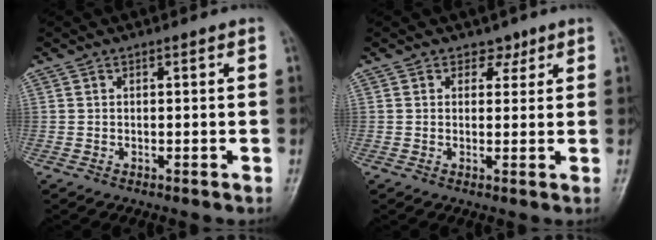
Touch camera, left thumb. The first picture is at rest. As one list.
[{"total": 2.3, "force": [1.5, 1.7, 0.4], "torque": [0.017, -0.006, 0.014]}]